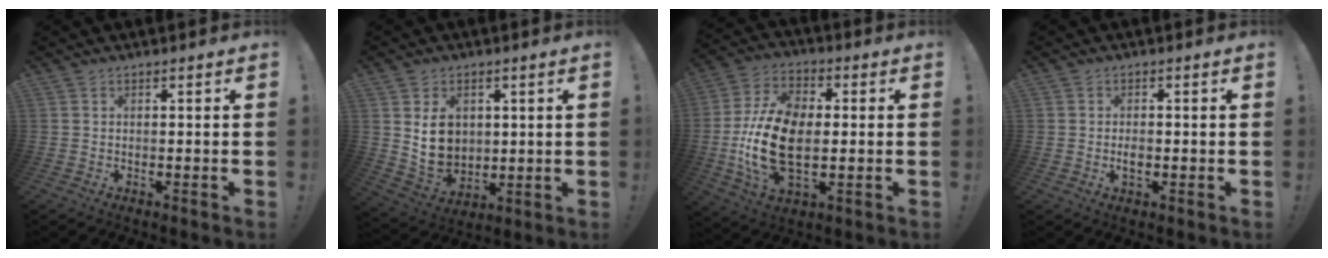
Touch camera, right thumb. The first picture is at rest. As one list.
[{"total": 10.5, "force": [3.3, 8.6, 5.0], "torque": [-0.073, -0.027, 0.068]}, {"total": 19.3, "force": [-2.1, 11.6, 15.3], "torque": [-0.311, -0.001, -0.033]}, {"total": 3.2, "force": [-0.7, 2.8, 1.4], "torque": [-0.005, -0.004, -0.014]}]